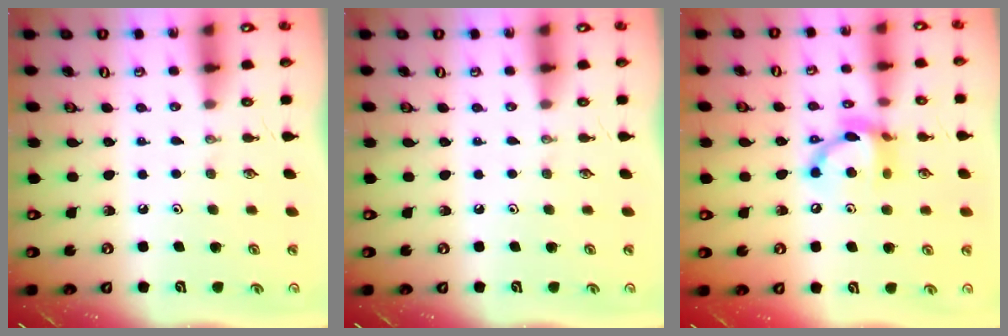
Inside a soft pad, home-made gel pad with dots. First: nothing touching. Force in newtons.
{"total": 0.0}
{"total": 12.0, "press": 12.0, "slide": 0.6}